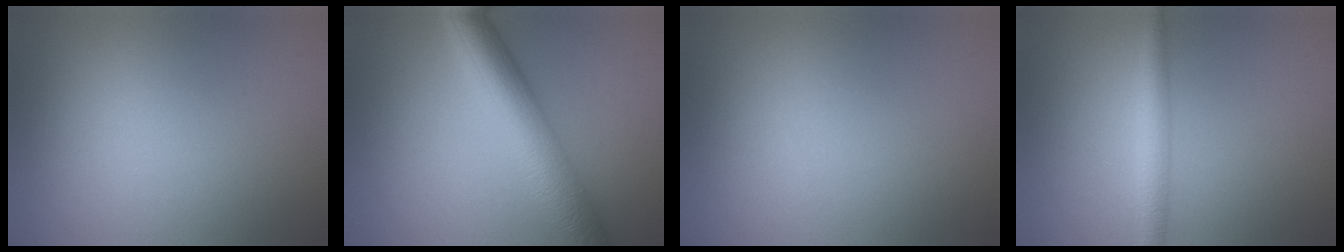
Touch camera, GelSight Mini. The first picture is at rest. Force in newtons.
{"total": 8.1, "press": 8.1, "slide": 0.1}
{"total": 0.0}
{"total": 2.6, "press": 2.6, "slide": 0.1}